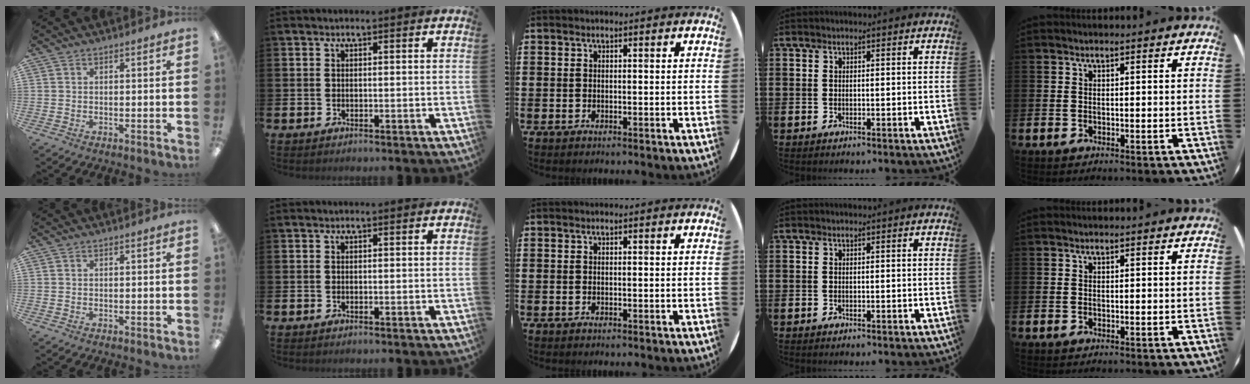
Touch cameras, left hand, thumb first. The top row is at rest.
{}